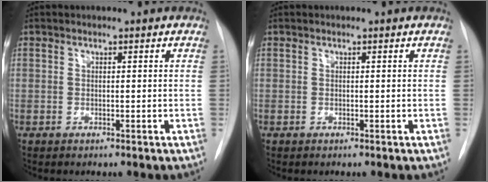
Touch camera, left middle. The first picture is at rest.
{"total": 0.0}